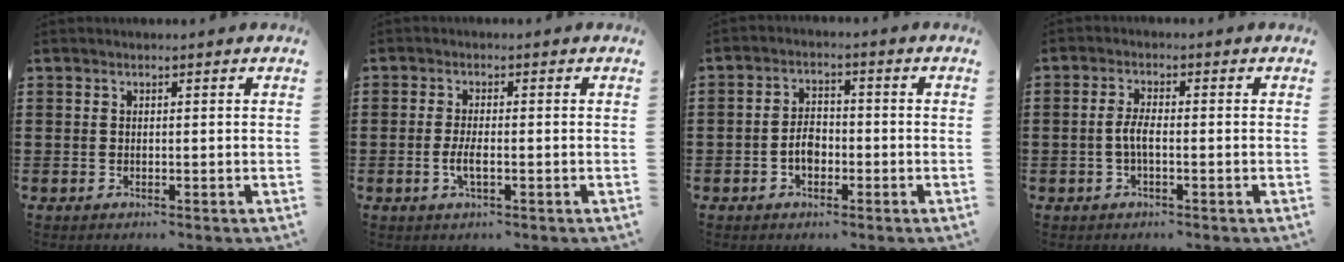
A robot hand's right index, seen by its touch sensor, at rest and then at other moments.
{"total": 2.9, "force": [-0.8, 0.7, 2.7], "torque": [-0.055, -0.003, -0.017]}
{"total": 3.6, "force": [-1.3, 2.3, 2.6], "torque": [-0.049, -0.002, -0.028]}
{"total": 3.2, "force": [-0.9, 0.8, 3.0], "torque": [-0.076, -0.006, -0.024]}